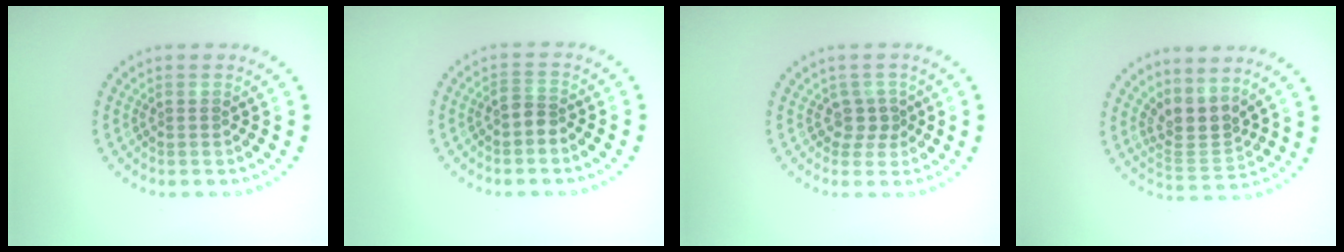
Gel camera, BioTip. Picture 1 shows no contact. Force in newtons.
{"total": 1.5, "press": 1.2, "slide": 0.9}
{"total": 1.8, "press": 1.3, "slide": 1.3}
{"total": 3.0, "press": 2.1, "slide": 2.1}